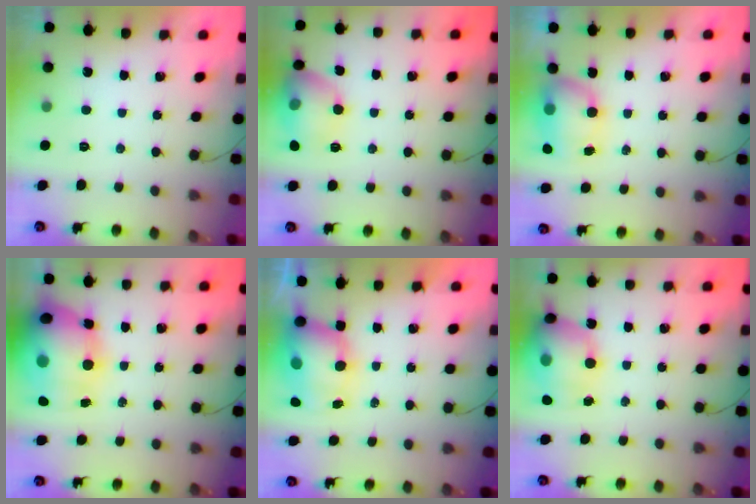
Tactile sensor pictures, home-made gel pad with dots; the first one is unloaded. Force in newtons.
{"total": 12.8, "press": 12.8, "slide": 1.4}
{"total": 7.1, "press": 7.0, "slide": 1.0}
{"total": 23.4, "press": 22.8, "slide": 5.3}
{"total": 11.1, "press": 10.7, "slide": 2.8}
{"total": 19.6, "press": 19.4, "slide": 3.3}